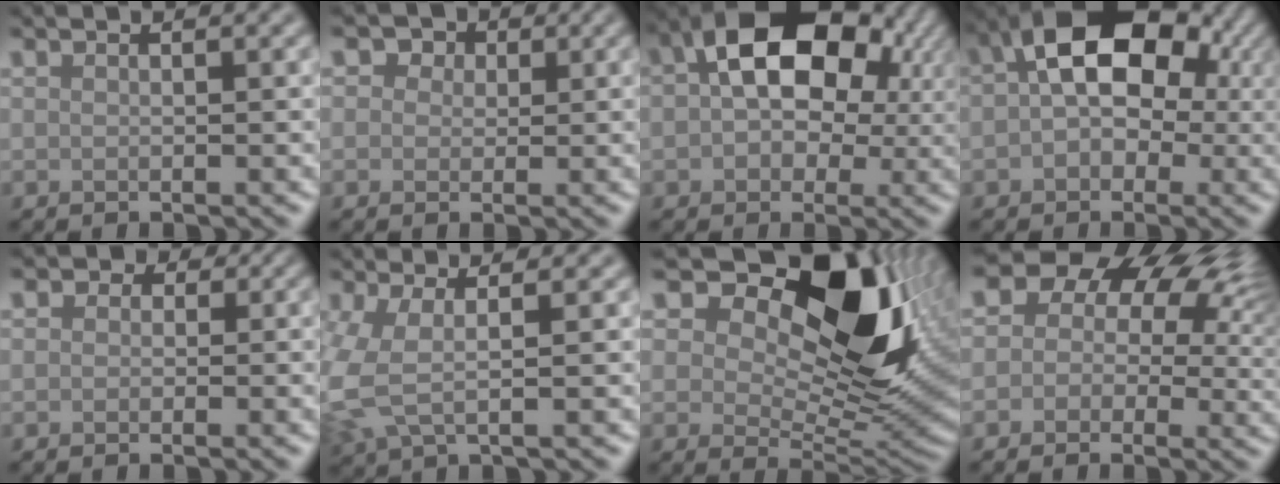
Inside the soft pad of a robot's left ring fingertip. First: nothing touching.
{"total": 3.2, "force": [1.4, 2.5, 1.4], "torque": [-0.019, 0.008, 0.000]}
{"total": 12.9, "force": [2.9, 8.5, 9.2], "torque": [-0.131, 0.014, 0.042]}
{"total": 10.5, "force": [1.7, 7.0, 7.6], "torque": [-0.103, 0.024, 0.011]}
{"total": 2.8, "force": [0.9, 2.4, 1.2], "torque": [0.006, 0.009, -0.020]}
{"total": 4.5, "force": [0.0, 1.8, 4.2], "torque": [-0.117, -0.004, -0.007]}
{"total": 14.7, "force": [6.7, 7.9, 10.5], "torque": [-0.151, 0.003, 0.111]}
{"total": 12.1, "force": [4.3, 9.0, 7.0], "torque": [-0.083, 0.047, 0.035]}